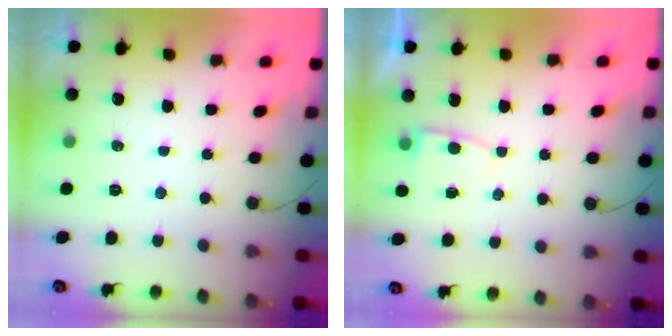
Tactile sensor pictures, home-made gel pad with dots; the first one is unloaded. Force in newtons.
{"total": 3.2, "press": 3.2, "slide": 0.2}